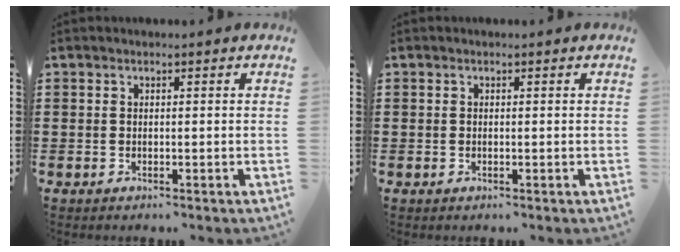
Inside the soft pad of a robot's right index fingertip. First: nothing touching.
{"total": 0.0}